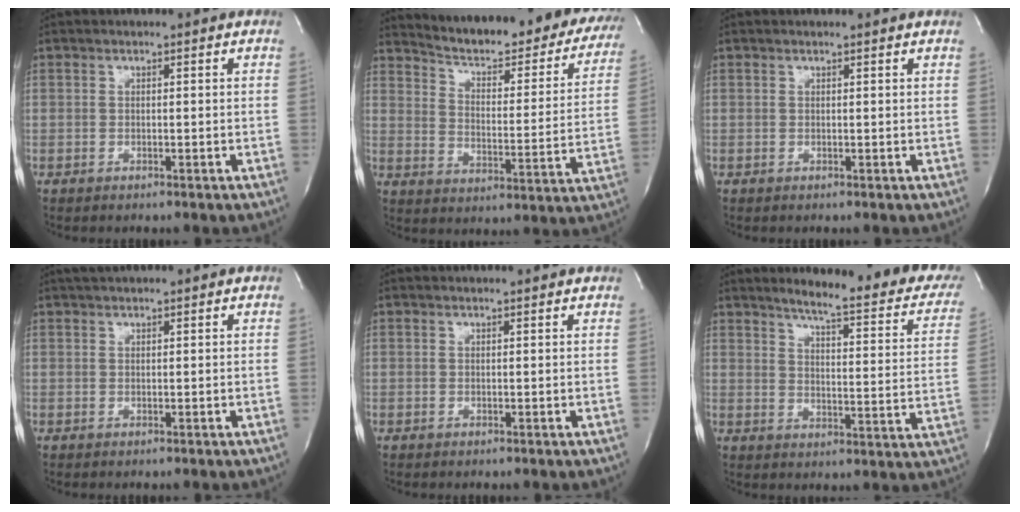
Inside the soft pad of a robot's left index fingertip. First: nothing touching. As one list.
[{"total": 26.6, "force": [24.1, 6.1, 9.6], "torque": [-0.139, -0.068, 0.296]}, {"total": 0.8, "force": [0.8, -0.1, 0.2], "torque": [-0.011, 0.001, 0.012]}, {"total": 2.2, "force": [2.0, 0.2, 1.0], "torque": [-0.017, 0.020, 0.034]}, {"total": 2.2, "force": [2.2, 0.0, 0.4], "torque": [-0.012, 0.007, 0.023]}, {"total": 19.8, "force": [16.5, 3.2, 10.6], "torque": [-0.125, -0.039, 0.190]}]